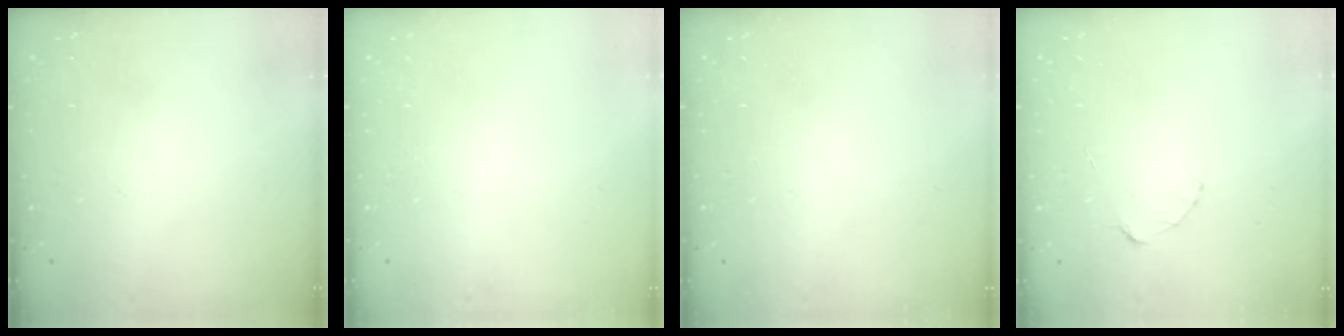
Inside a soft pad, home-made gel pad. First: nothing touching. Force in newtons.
{"total": 0.0}
{"total": 0.0}
{"total": 2.4, "press": 2.4, "slide": 0.2}